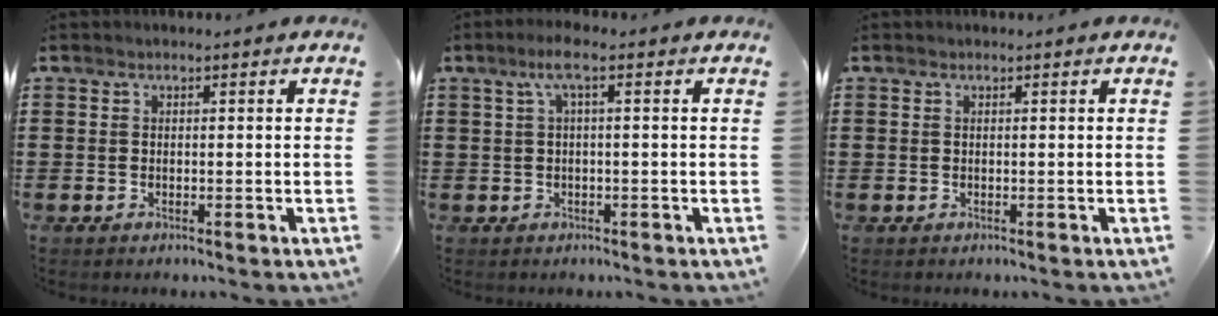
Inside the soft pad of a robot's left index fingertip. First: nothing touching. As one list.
[{"total": 3.2, "force": [0.5, 0.3, 3.1], "torque": [-0.068, 0.000, 0.005]}, {"total": 0.0}]